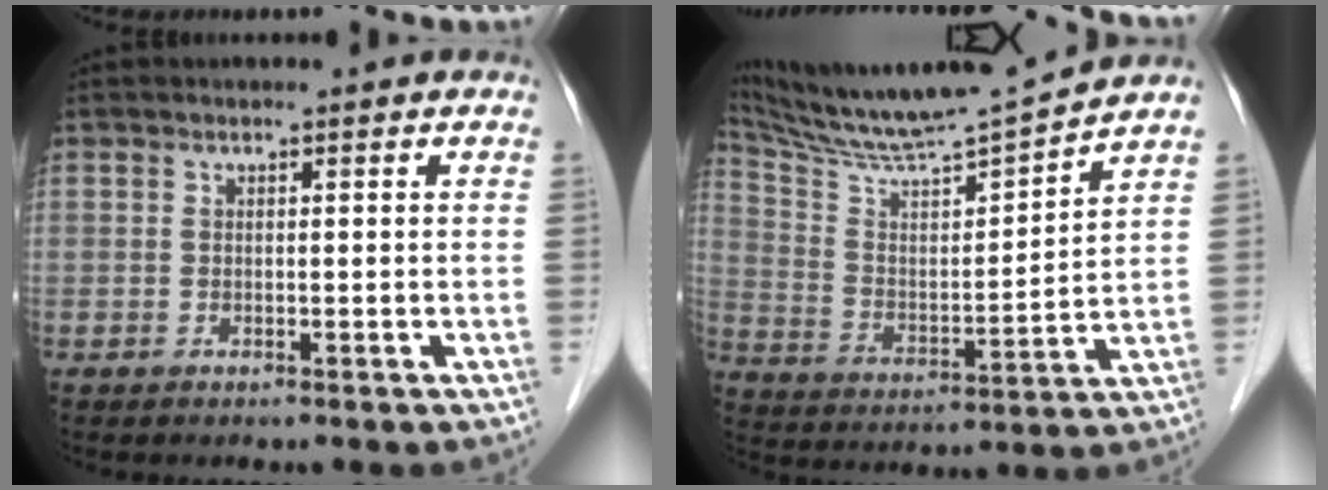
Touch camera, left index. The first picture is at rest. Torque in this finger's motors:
{"motor_torque": [0.01, -0.57, 0.07, 0.03]}